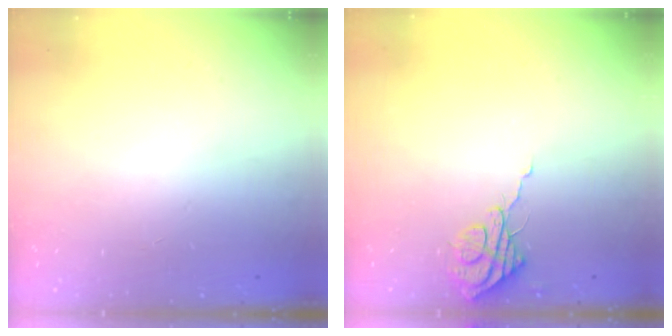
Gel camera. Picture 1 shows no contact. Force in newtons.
{"total": 7.6, "press": 7.6, "slide": 0.3}